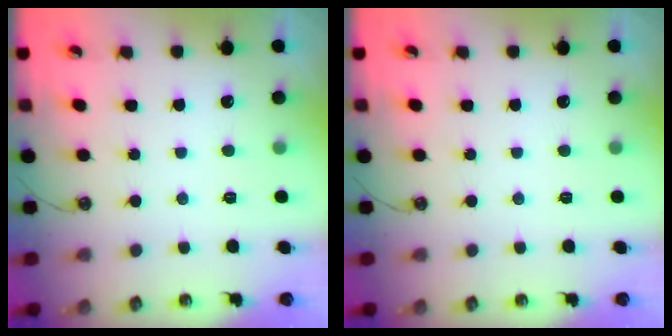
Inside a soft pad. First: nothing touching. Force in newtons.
{"total": 0.0}